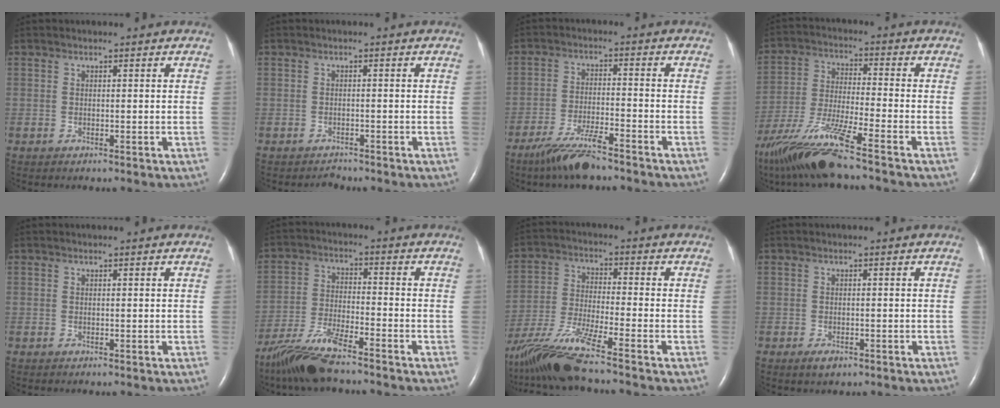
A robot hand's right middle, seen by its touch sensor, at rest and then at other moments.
{"total": 1.2, "force": [-1.1, 0.3, -0.3], "torque": [-0.001, -0.005, -0.018]}
{"total": 7.6, "force": [-6.0, 0.7, 4.7], "torque": [-0.102, -0.020, -0.112]}
{"total": 14.7, "force": [-11.0, -0.3, 9.7], "torque": [-0.206, -0.033, -0.207]}
{"total": 0.0}
{"total": 9.8, "force": [-8.0, 0.8, 5.5], "torque": [-0.115, -0.028, -0.149]}
{"total": 12.4, "force": [-10.3, -1.5, 6.8], "torque": [-0.140, -0.025, -0.191]}
{"total": 1.9, "force": [-1.1, 0.9, 1.2], "torque": [-0.028, -0.002, -0.015]}